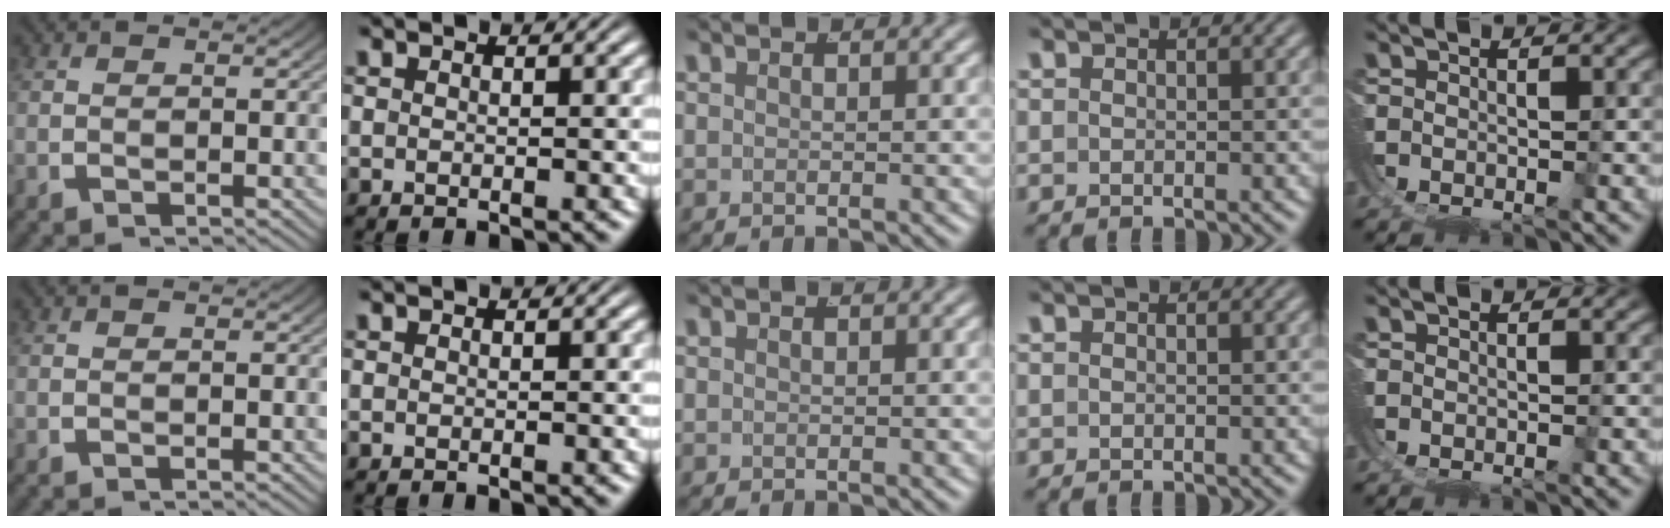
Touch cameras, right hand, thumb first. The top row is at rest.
{}